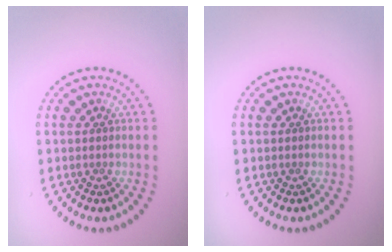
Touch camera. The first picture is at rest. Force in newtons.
{"total": 0.0}